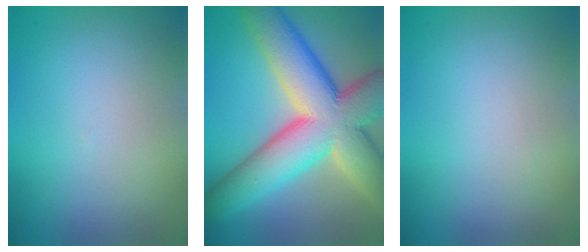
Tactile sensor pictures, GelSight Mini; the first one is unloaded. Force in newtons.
{"total": 15.3, "press": 15.3, "slide": 1.1}
{"total": 0.0}